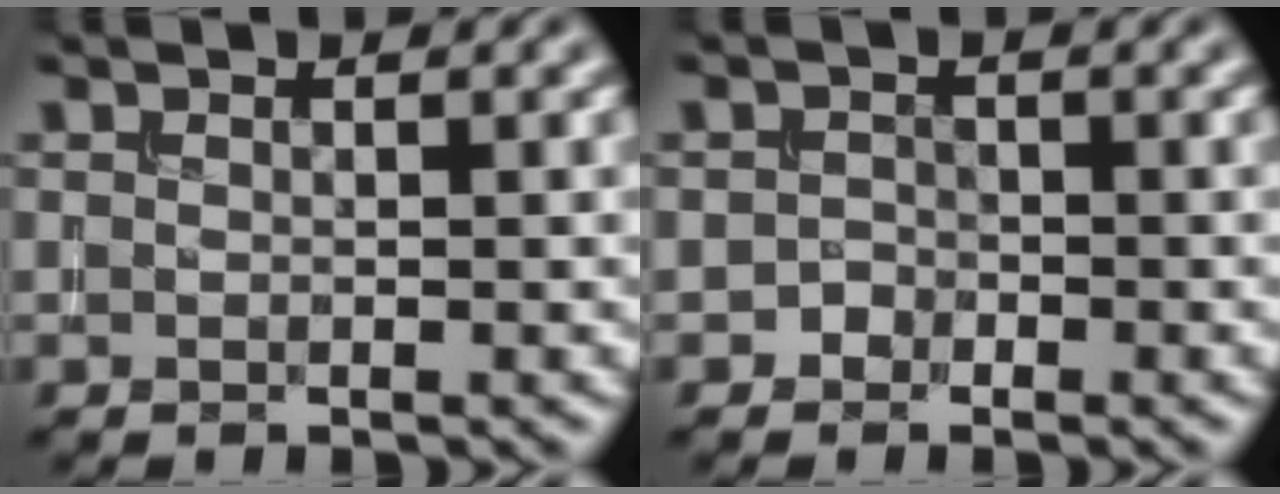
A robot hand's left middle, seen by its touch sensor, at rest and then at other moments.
{"total": 0.8, "force": [-0.6, 0.5, -0.2], "torque": [0.010, 0.001, -0.009]}